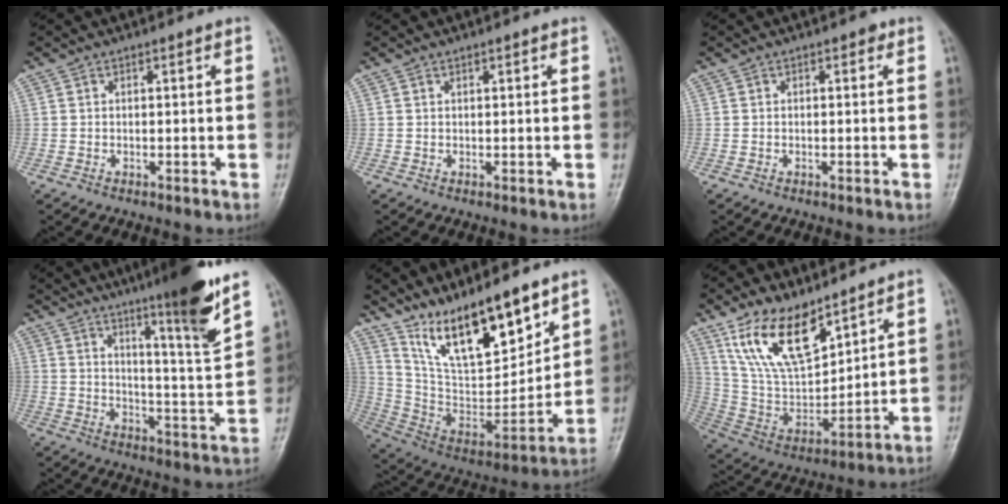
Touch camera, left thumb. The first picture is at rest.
{"total": 0.5, "force": [0.3, 0.1, 0.4], "torque": [-0.006, 0.000, 0.005]}
{"total": 0.8, "force": [0.3, 0.5, 0.5], "torque": [0.001, 0.002, -0.002]}
{"total": 15.3, "force": [10.0, 0.6, 11.6], "torque": [-0.160, -0.063, 0.153]}
{"total": 19.3, "force": [13.8, 6.3, 12.0], "torque": [-0.154, -0.079, 0.260]}
{"total": 16.1, "force": [10.6, 7.0, 9.9], "torque": [-0.153, -0.052, 0.223]}